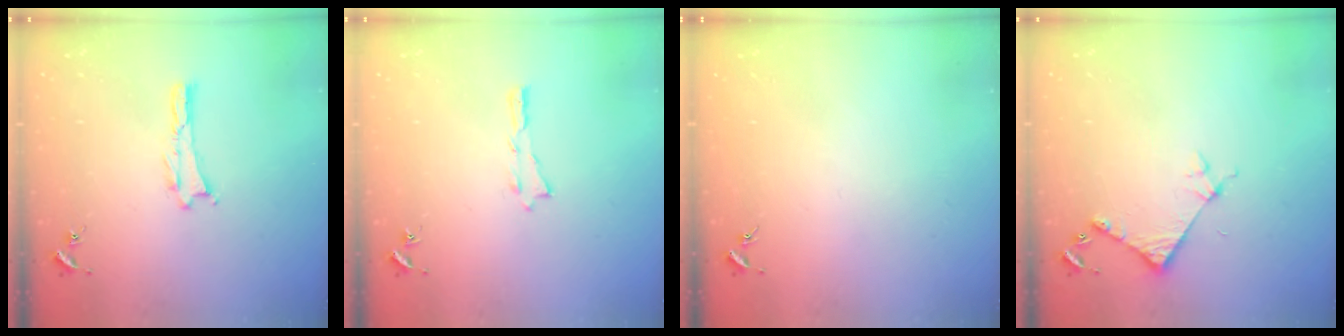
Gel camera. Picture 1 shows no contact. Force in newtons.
{"total": 0.0}
{"total": 0.0}
{"total": 4.4, "press": 4.4, "slide": 0.4}